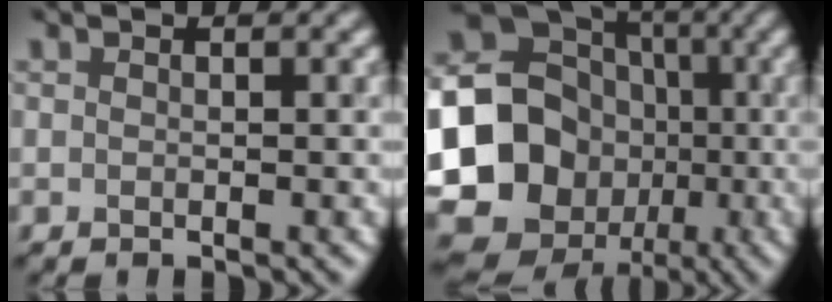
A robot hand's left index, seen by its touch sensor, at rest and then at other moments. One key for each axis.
{"total": 19.3, "fx": -3.2, "fy": 17.8, "fz": 6.7, "tx": -0.161, "ty": -0.001, "tz": -0.094}